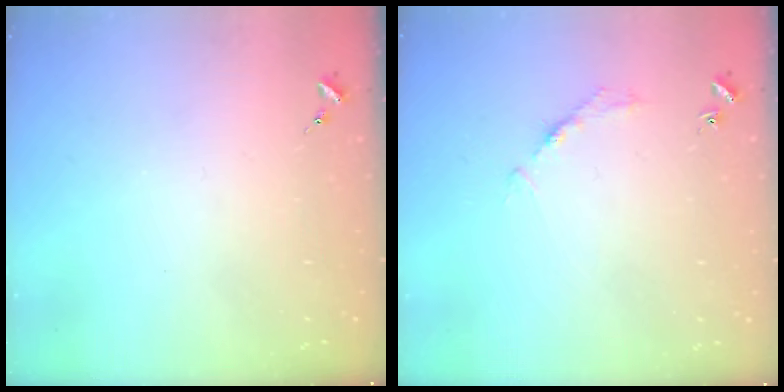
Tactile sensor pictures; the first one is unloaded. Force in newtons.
{"total": 2.7, "press": 2.7, "slide": 0.4}